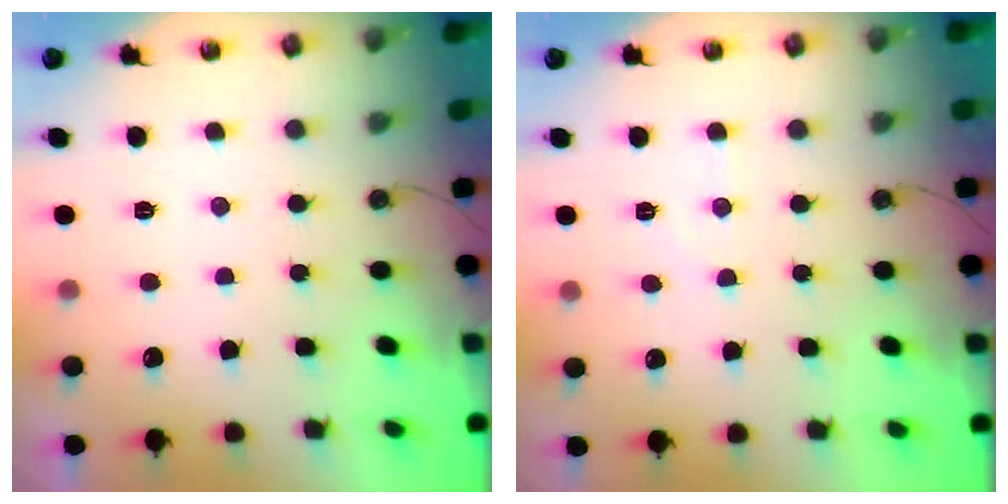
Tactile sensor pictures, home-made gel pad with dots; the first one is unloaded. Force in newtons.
{"total": 3.9, "press": 3.8, "slide": 0.6}